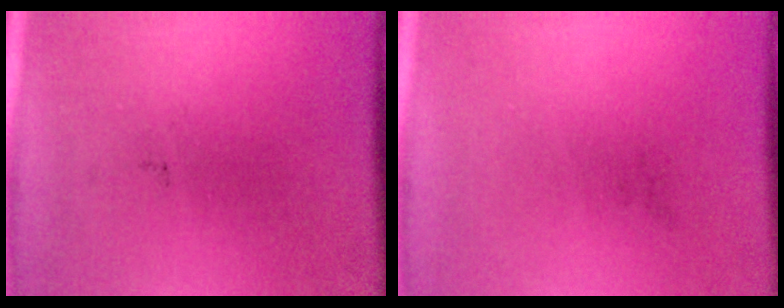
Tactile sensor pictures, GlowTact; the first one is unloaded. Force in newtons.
{"total": 0.0}